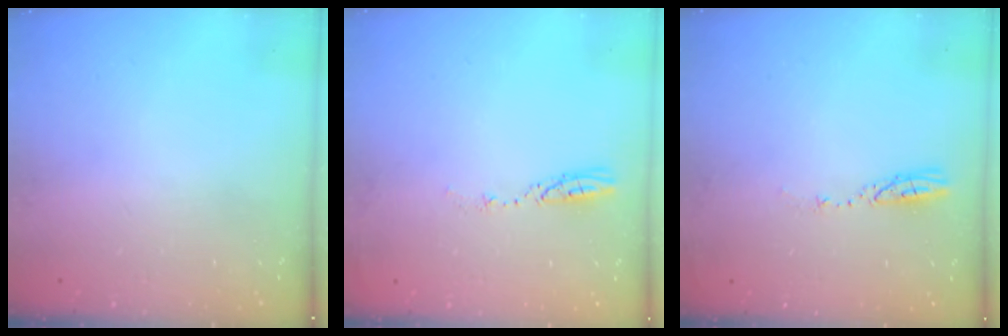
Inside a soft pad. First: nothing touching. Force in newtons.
{"total": 3.5, "press": 3.5, "slide": 0.3}
{"total": 3.5, "press": 3.5, "slide": 0.1}